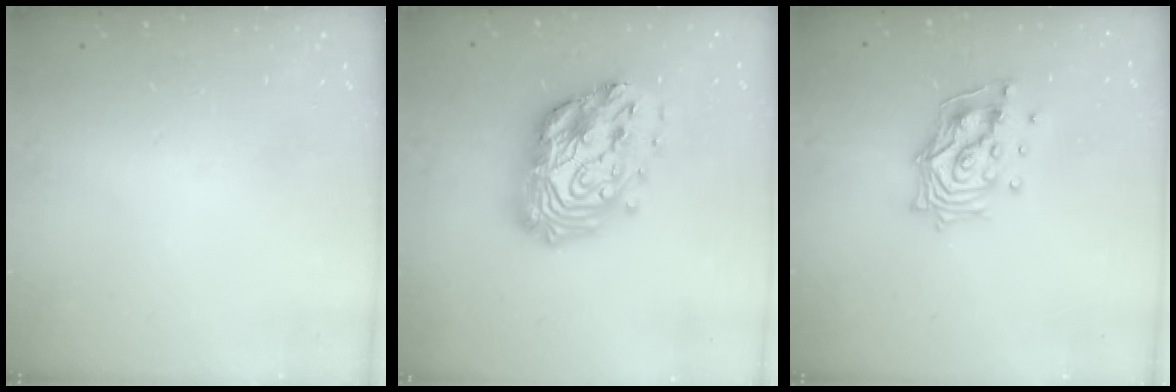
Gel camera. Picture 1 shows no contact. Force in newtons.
{"total": 21.7, "press": 21.5, "slide": 2.2}
{"total": 12.9, "press": 12.7, "slide": 2.2}